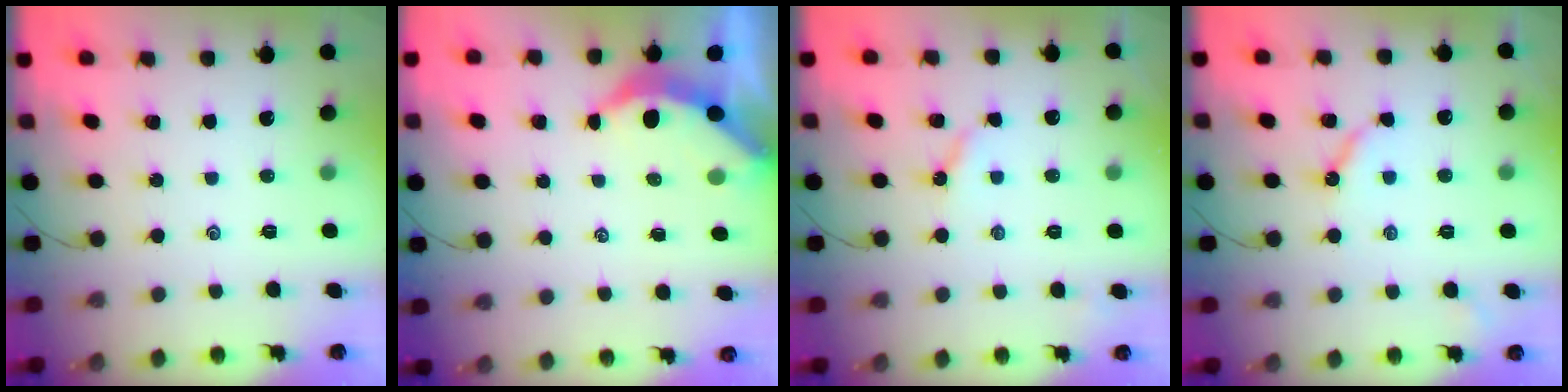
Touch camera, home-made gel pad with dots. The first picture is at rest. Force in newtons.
{"total": 3.7, "press": 3.7, "slide": 0.4}
{"total": 4.7, "press": 4.7, "slide": 0.4}
{"total": 5.6, "press": 5.6, "slide": 0.5}